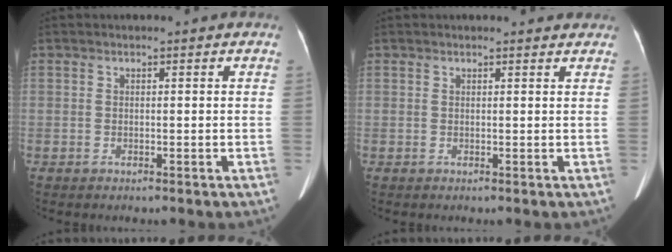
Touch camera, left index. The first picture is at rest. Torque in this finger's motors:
{"motor_torque": [-0.32, -0.26, -0.12, -0.02]}